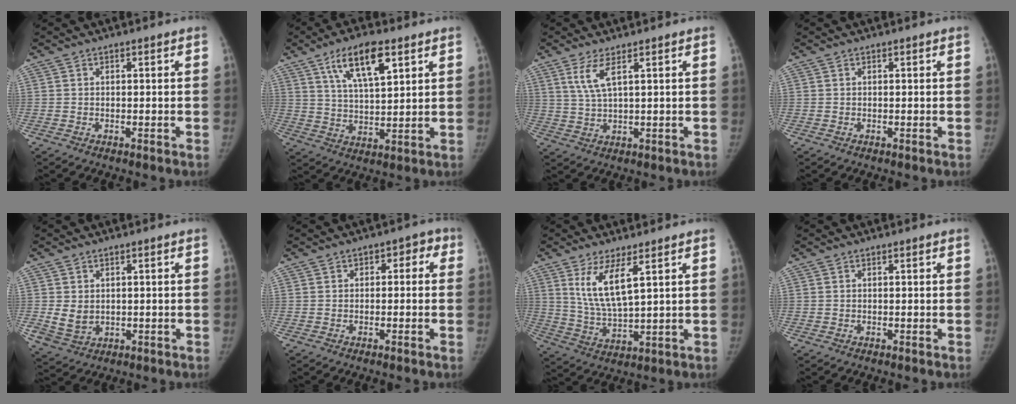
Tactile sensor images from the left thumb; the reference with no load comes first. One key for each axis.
{"total": 11.4, "fx": 6.0, "fy": 4.0, "fz": 8.8, "tx": -0.141, "ty": -0.023, "tz": 0.111}
{"total": 4.1, "fx": 2.2, "fy": 0.6, "fz": 3.5, "tx": -0.082, "ty": -0.015, "tz": 0.056}
{"total": 0.0}
{"total": 4.3, "fx": 0.3, "fy": 3.6, "fz": 2.3, "tx": -0.031, "ty": -0.013, "tz": 0.022}
{"total": 2.9, "fx": 0.0, "fy": 2.4, "fz": 1.7, "tx": 0.010, "ty": 0.014, "tz": -0.011}
{"total": 8.7, "fx": 4.0, "fy": 2.1, "fz": 7.4, "tx": -0.148, "ty": -0.038, "tz": 0.089}
{"total": 0.0}